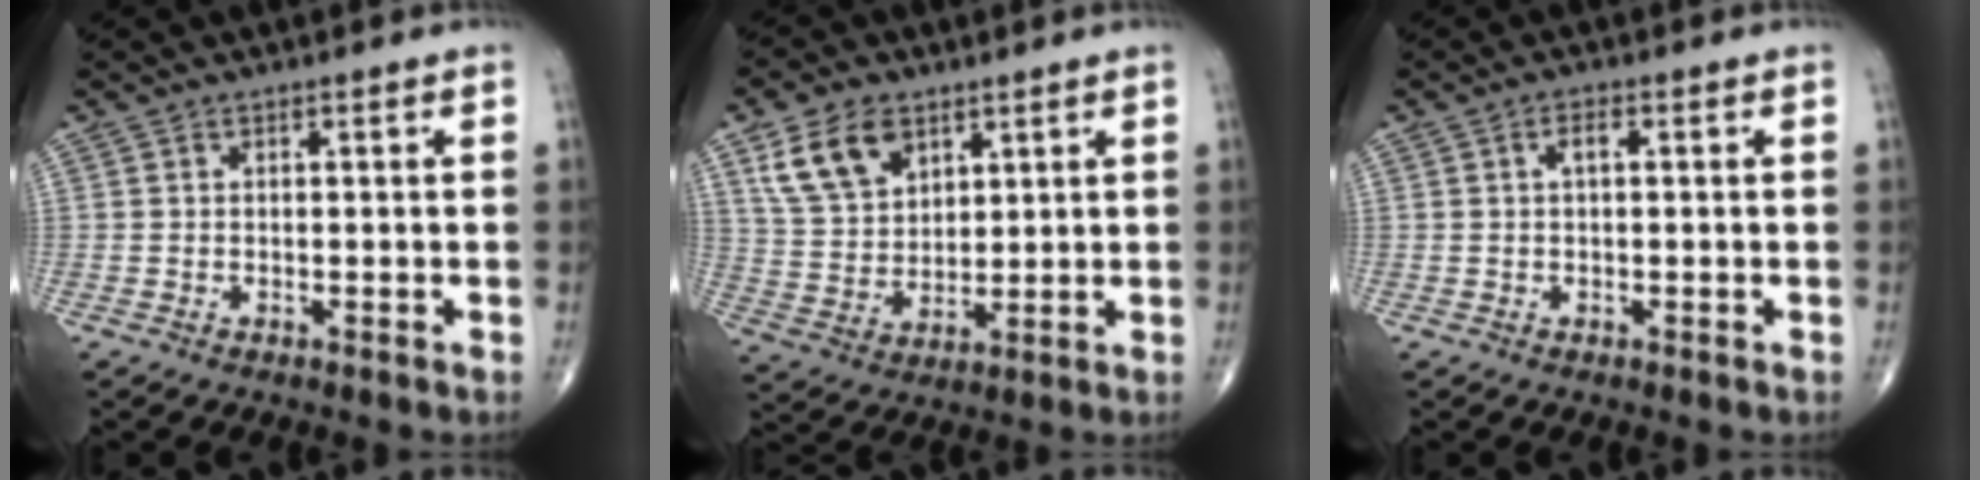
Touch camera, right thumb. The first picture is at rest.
{"total": 11.1, "force": [5.8, 7.2, 6.2], "torque": [-0.097, -0.021, 0.119]}
{"total": 1.7, "force": [0.4, 0.7, 1.5], "torque": [-0.030, 0.005, 0.006]}